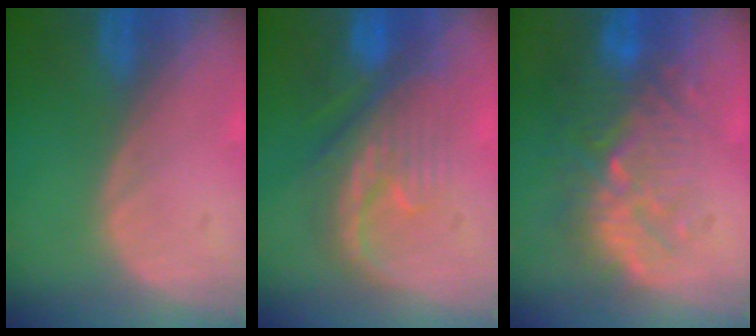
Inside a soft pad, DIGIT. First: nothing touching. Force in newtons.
{"total": 8.5, "press": 8.3, "slide": 1.5}
{"total": 10.5, "press": 9.6, "slide": 4.1}